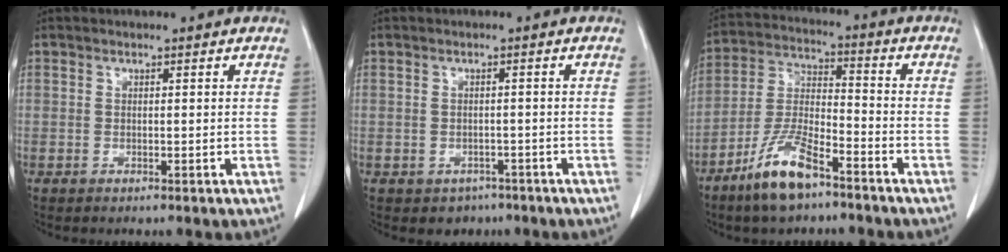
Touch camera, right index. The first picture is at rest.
{"total": 2.7, "force": [-1.8, 2.1, 0.4], "torque": [-0.005, 0.008, -0.018]}
{"total": 10.7, "force": [-7.2, 2.8, 7.5], "torque": [-0.159, -0.010, -0.138]}